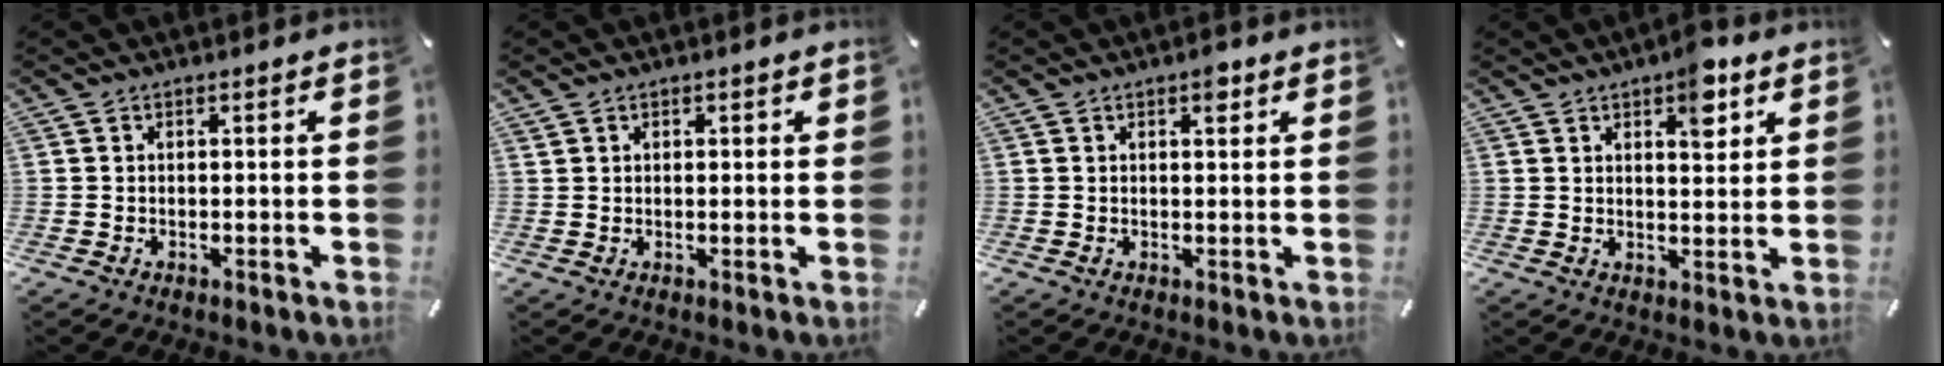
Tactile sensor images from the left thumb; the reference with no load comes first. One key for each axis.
{"total": 1.1, "fx": 0.5, "fy": 0.9, "fz": 0.3, "tx": -0.007, "ty": 0.003, "tz": 0.009}
{"total": 2.7, "fx": 1.4, "fy": 1.4, "fz": 1.9, "tx": -0.017, "ty": -0.005, "tz": 0.018}
{"total": 7.0, "fx": 4.1, "fy": 3.2, "fz": 4.8, "tx": -0.055, "ty": -0.018, "tz": 0.064}